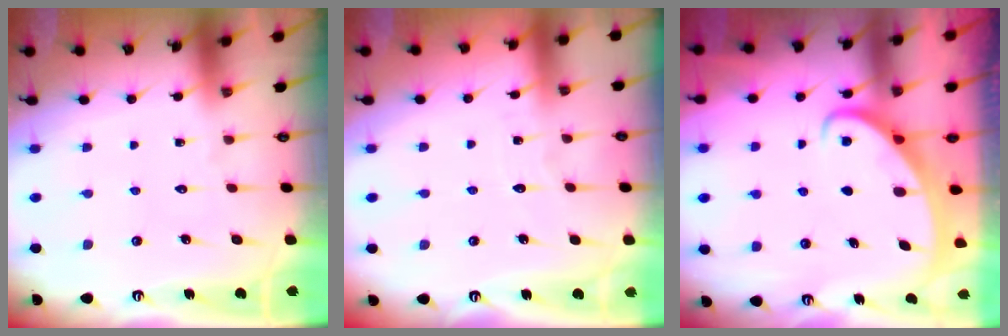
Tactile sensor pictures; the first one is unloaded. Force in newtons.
{"total": 2.9, "press": 2.9, "slide": 0.2}
{"total": 2.5, "press": 2.5, "slide": 0.3}